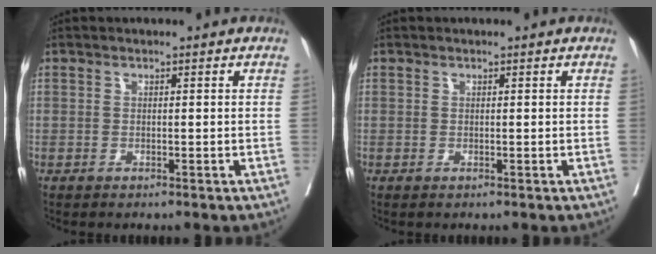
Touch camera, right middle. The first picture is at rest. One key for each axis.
{"total": 0.0}